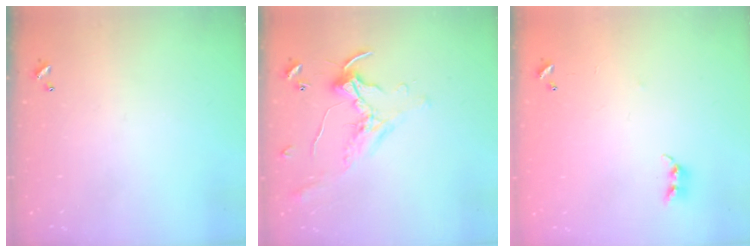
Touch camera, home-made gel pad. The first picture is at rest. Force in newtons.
{"total": 0.8, "press": 0.8, "slide": 0.2}
{"total": 7.4, "press": 7.4, "slide": 0.5}